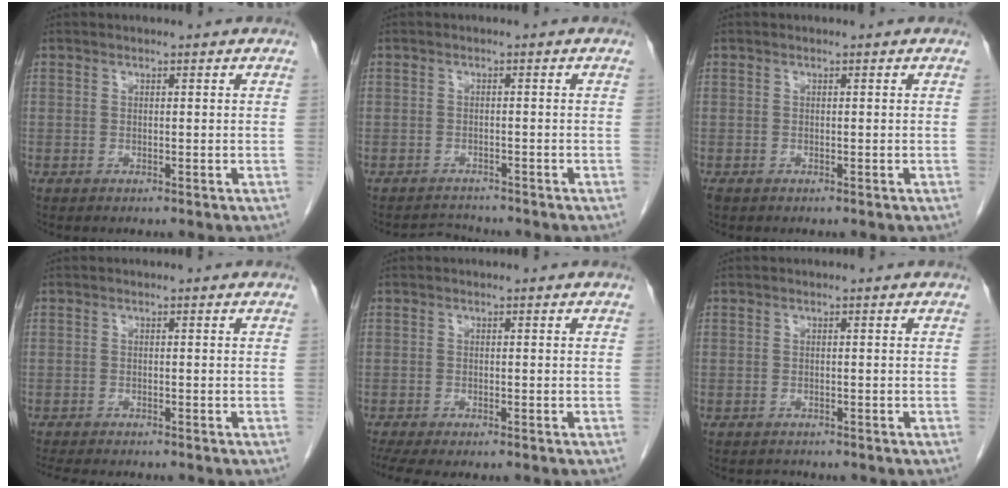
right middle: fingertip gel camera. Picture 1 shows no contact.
{"total": 2.2, "force": [-2.1, 0.2, -0.7], "torque": [0.006, -0.014, -0.033]}
{"total": 1.0, "force": [-0.7, 0.5, 0.5], "torque": [-0.012, -0.002, -0.009]}
{"total": 6.6, "force": [-5.8, 1.1, 2.8], "torque": [-0.042, -0.013, -0.088]}
{"total": 6.7, "force": [-5.4, 1.7, 3.5], "torque": [-0.060, -0.008, -0.084]}
{"total": 1.2, "force": [-1.1, 0.4, -0.2], "torque": [-0.003, -0.005, -0.016]}